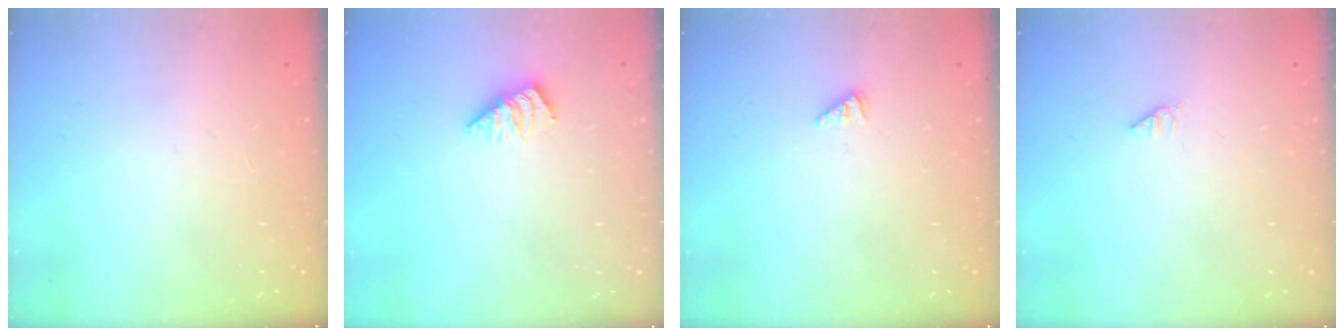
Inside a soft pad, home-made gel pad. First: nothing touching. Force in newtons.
{"total": 2.6, "press": 2.5, "slide": 0.4}
{"total": 0.0}
{"total": 0.0}